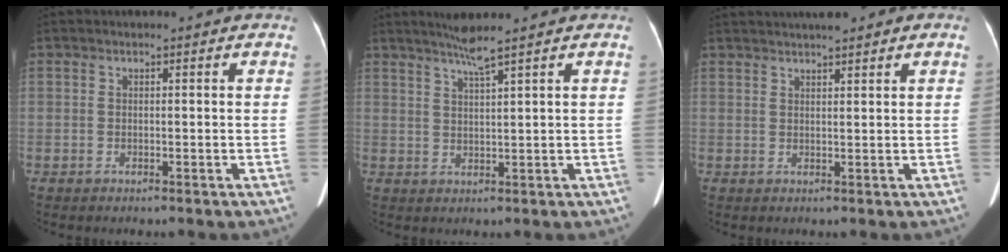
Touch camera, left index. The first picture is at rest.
{"total": 3.4, "force": [2.6, -1.1, 1.8], "torque": [-0.037, -0.004, 0.053]}
{"total": 5.0, "force": [4.2, 0.8, 2.7], "torque": [-0.037, 0.029, 0.065]}